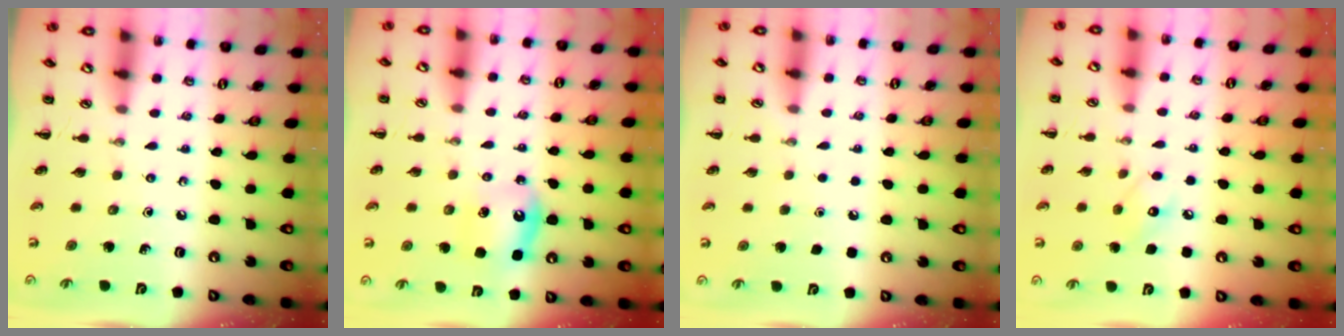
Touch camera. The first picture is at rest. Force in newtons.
{"total": 6.8, "press": 6.6, "slide": 1.8}
{"total": 1.6, "press": 1.6, "slide": 0.1}
{"total": 6.5, "press": 6.3, "slide": 1.3}